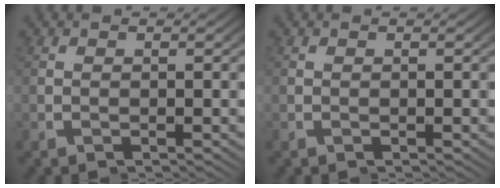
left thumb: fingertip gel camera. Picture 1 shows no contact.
{"total": 0.0}